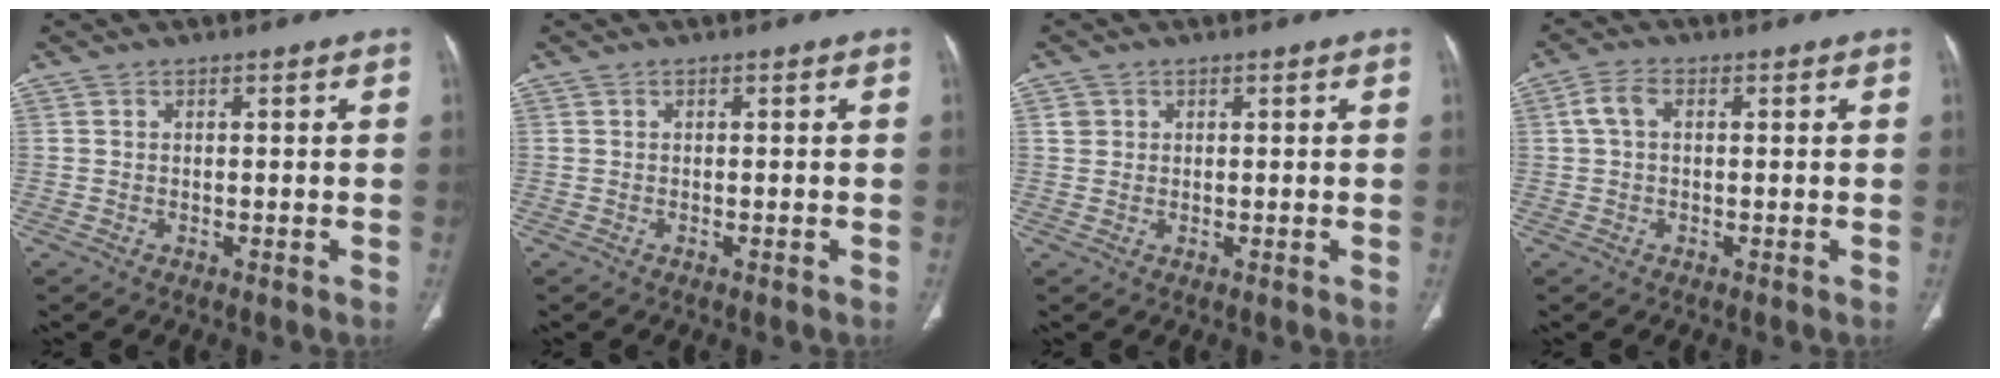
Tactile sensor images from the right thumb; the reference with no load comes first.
{"total": 0.0}
{"total": 2.3, "force": [0.5, 2.1, 0.6], "torque": [0.000, 0.000, 0.009]}
{"total": 3.5, "force": [0.5, 2.1, 2.7], "torque": [-0.057, 0.011, 0.007]}